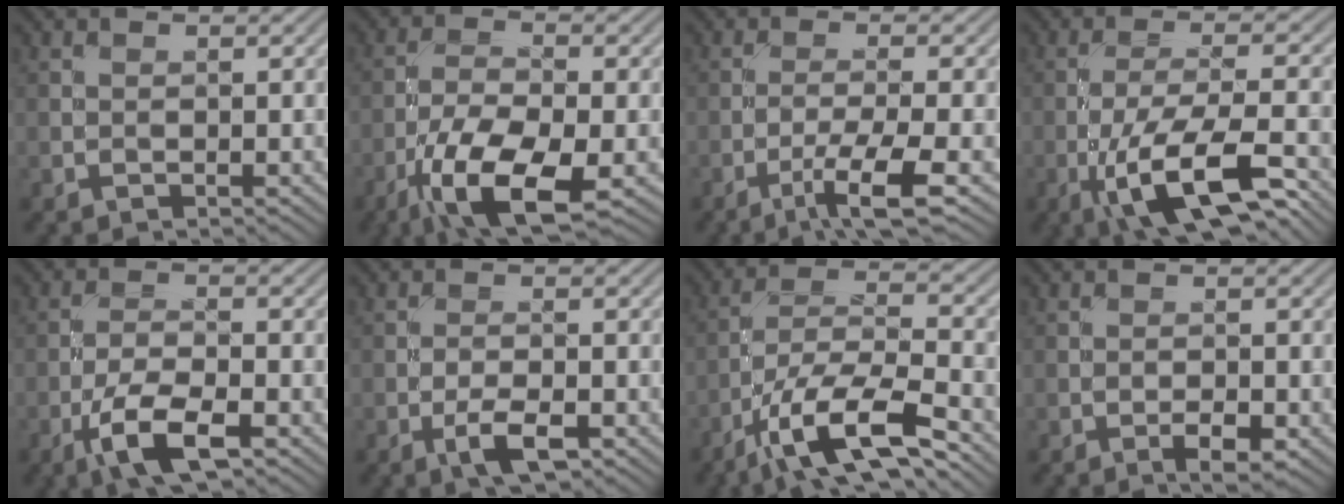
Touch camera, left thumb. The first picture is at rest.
{"total": 11.2, "force": [-5.7, 4.0, 8.8], "torque": [-0.177, -0.015, -0.113]}
{"total": 6.1, "force": [-3.2, 0.7, 5.1], "torque": [-0.086, 0.004, -0.063]}
{"total": 12.1, "force": [-6.2, 3.2, 9.8], "torque": [-0.182, -0.005, -0.114]}
{"total": 6.9, "force": [-3.7, 2.3, 5.3], "torque": [-0.108, 0.002, -0.077]}
{"total": 3.9, "force": [-2.0, 1.3, 3.1], "torque": [-0.060, 0.000, -0.038]}
{"total": 12.0, "force": [-6.9, 3.5, 9.2], "torque": [-0.173, -0.002, -0.133]}
{"total": 2.6, "force": [-1.4, 0.8, 2.1], "torque": [-0.035, 0.000, -0.025]}